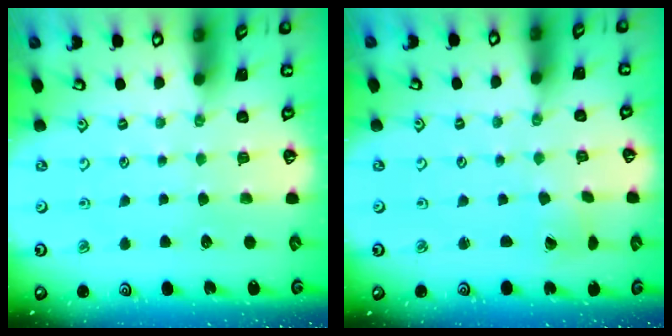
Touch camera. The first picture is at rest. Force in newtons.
{"total": 1.2, "press": 1.2, "slide": 0.1}